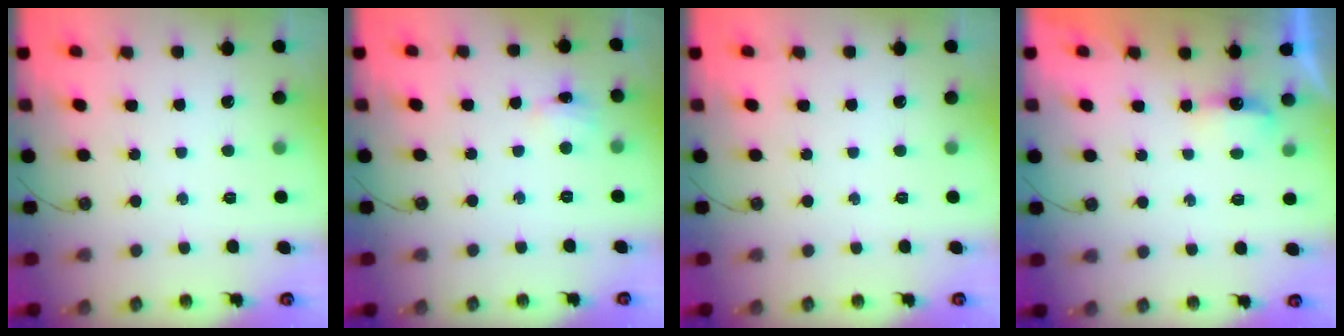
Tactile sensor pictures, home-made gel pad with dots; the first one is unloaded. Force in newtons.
{"total": 3.1, "press": 3.1, "slide": 0.5}
{"total": 0.0}
{"total": 5.0, "press": 4.9, "slide": 0.8}